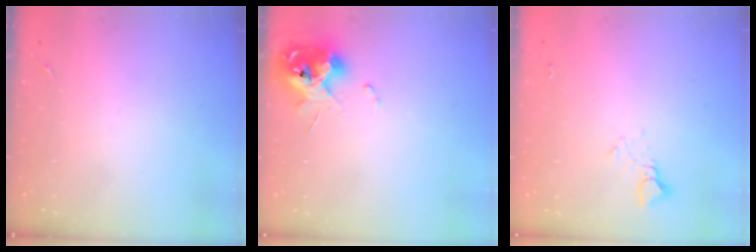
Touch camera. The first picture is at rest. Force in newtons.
{"total": 12.4, "press": 12.2, "slide": 1.6}
{"total": 4.0, "press": 4.0, "slide": 0.4}